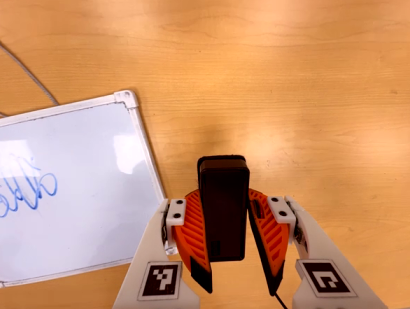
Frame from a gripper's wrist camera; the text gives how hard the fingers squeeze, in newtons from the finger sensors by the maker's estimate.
{"total": 8.7, "left": 7.7, "right": 9.6}